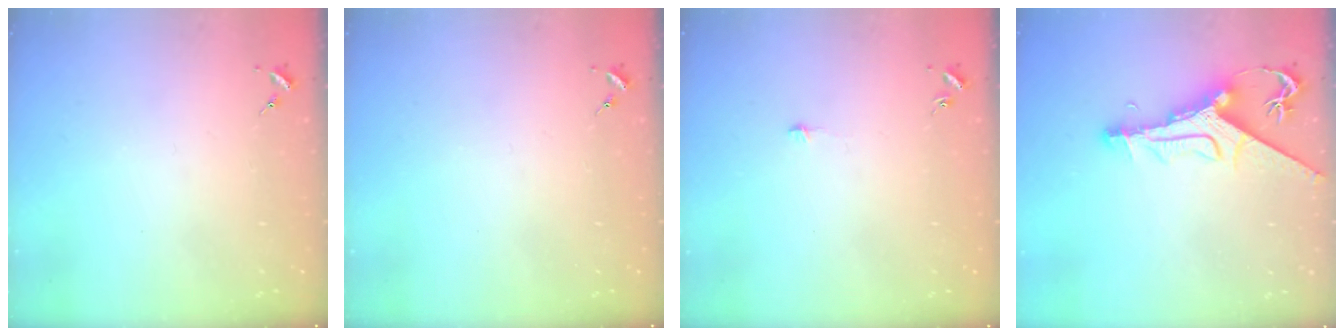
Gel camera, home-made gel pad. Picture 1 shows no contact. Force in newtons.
{"total": 0.0}
{"total": 3.1, "press": 3.1, "slide": 0.3}
{"total": 11.9, "press": 11.8, "slide": 1.3}